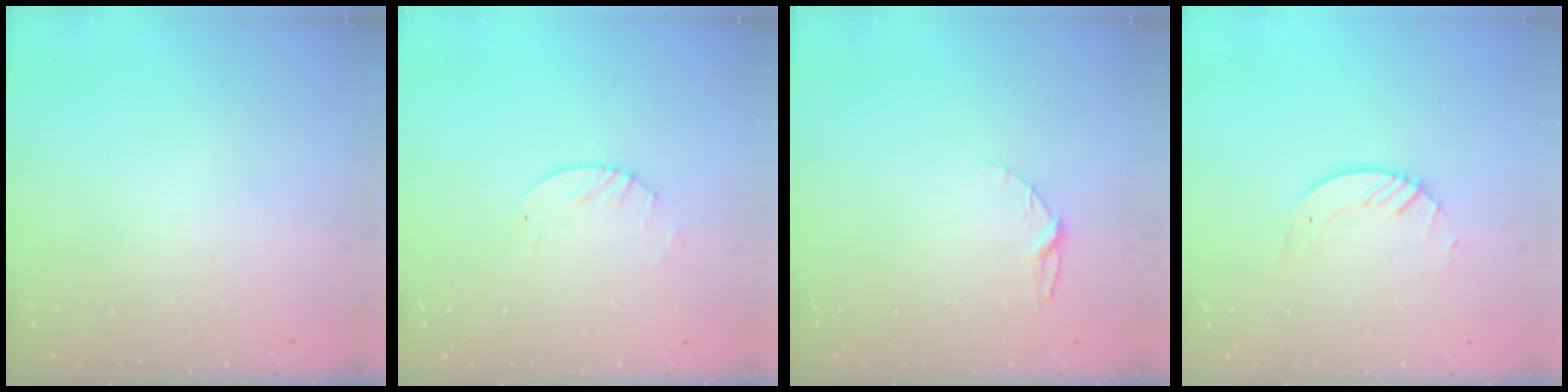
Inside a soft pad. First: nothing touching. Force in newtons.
{"total": 2.6, "press": 2.5, "slide": 0.4}
{"total": 5.2, "press": 5.2, "slide": 0.6}
{"total": 3.8, "press": 3.8, "slide": 0.3}